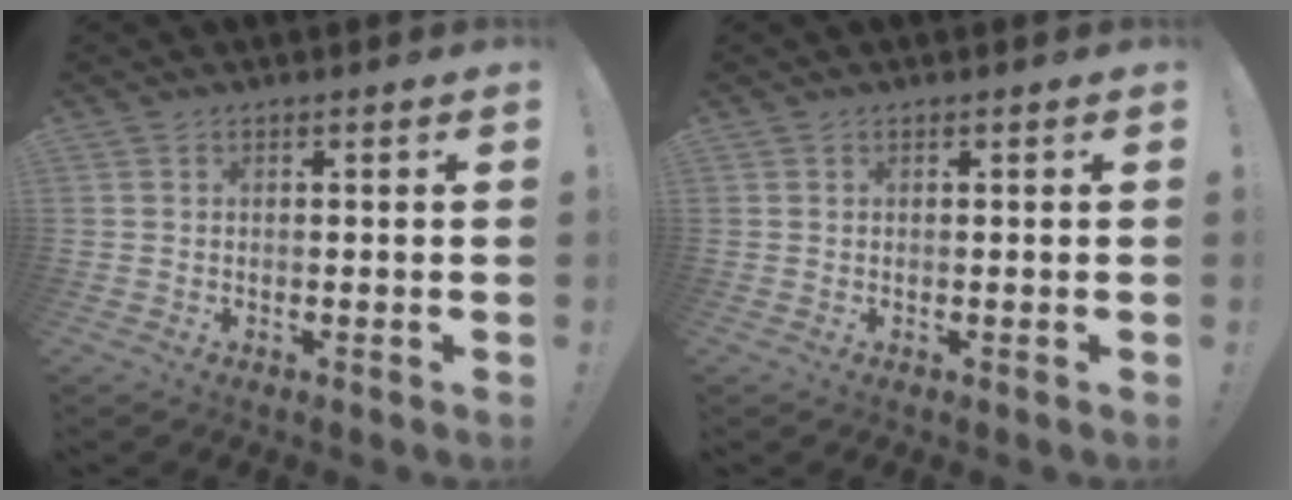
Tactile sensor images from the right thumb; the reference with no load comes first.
{"total": 0.0}